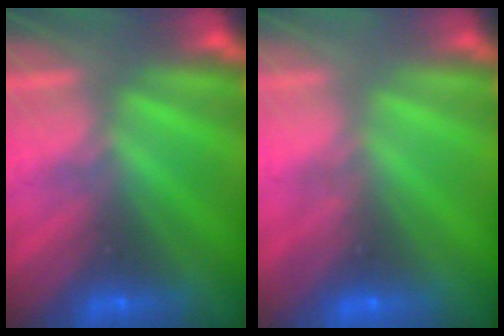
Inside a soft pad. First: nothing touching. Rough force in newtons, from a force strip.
{"total": 4.8}